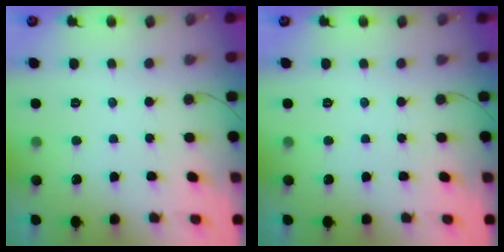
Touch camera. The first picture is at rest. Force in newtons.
{"total": 0.0}